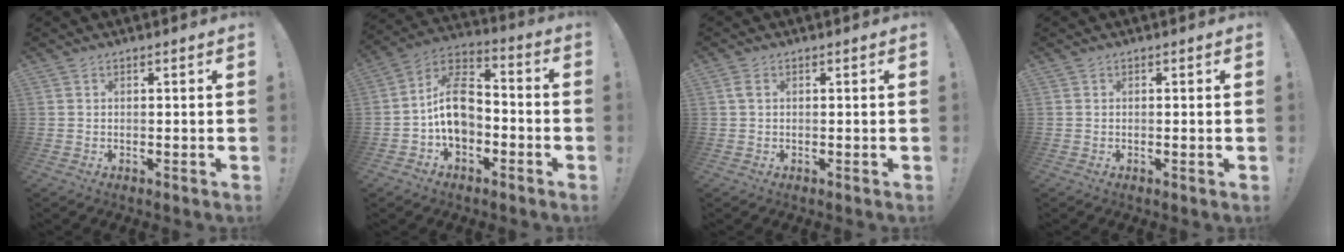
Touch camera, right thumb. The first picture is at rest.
{"total": 13.0, "force": [-1.9, 9.4, 8.7], "torque": [-0.148, 0.025, -0.029]}
{"total": 1.2, "force": [0.3, 0.5, 1.1], "torque": [-0.018, 0.000, 0.004]}
{"total": 0.0}